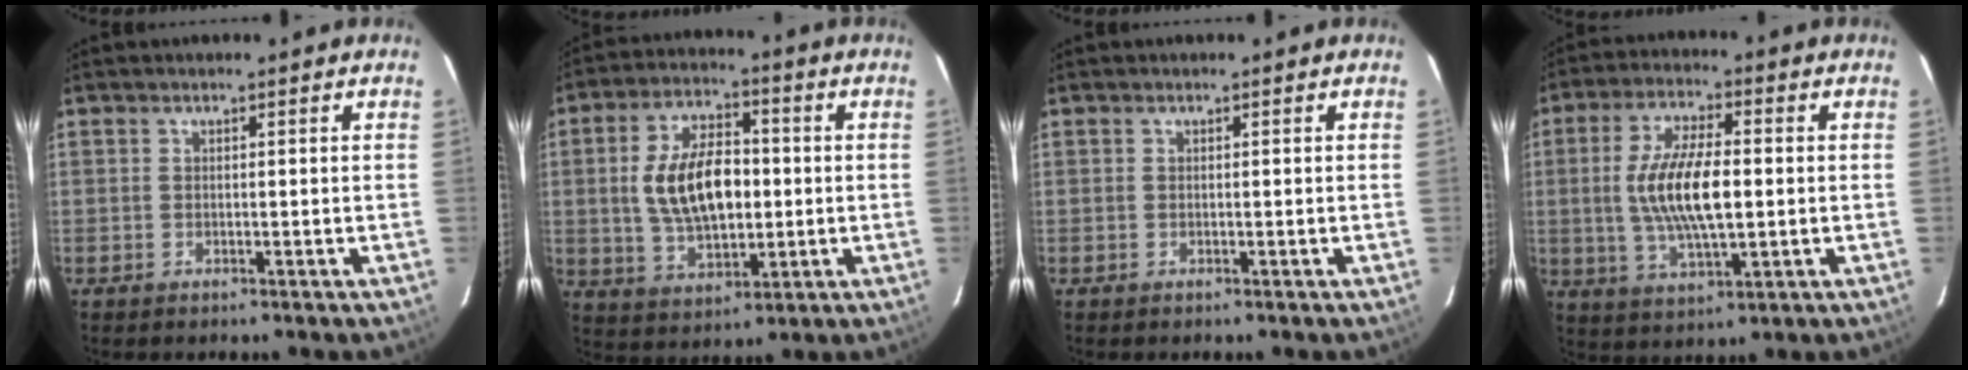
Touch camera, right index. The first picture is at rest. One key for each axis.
{"total": 13.6, "fx": 0.2, "fy": 7.0, "fz": 11.7, "tx": -0.224, "ty": 0.010, "tz": 0.011}
{"total": 0.0}
{"total": 12.5, "fx": -0.1, "fy": 4.2, "fz": 11.8, "tx": -0.232, "ty": -0.002, "tz": 0.002}